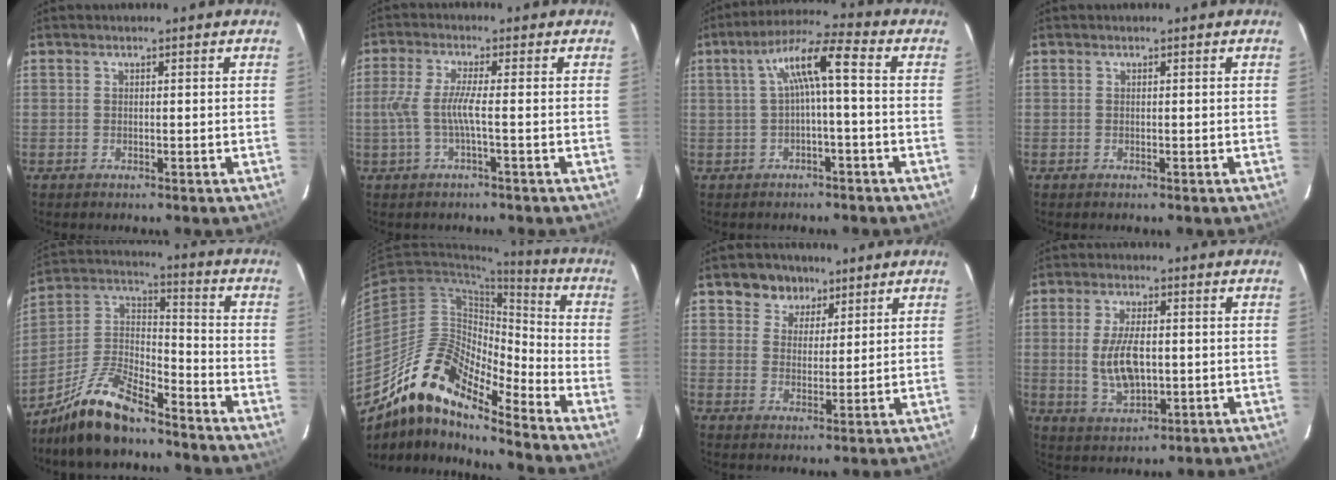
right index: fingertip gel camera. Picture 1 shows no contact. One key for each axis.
{"total": 5.1, "fx": -1.2, "fy": -0.2, "fz": 4.9, "tx": -0.115, "ty": -0.003, "tz": -0.018}
{"total": 7.2, "fx": -0.2, "fy": 0.6, "fz": 7.2, "tx": -0.147, "ty": 0.022, "tz": 0.002}
{"total": 0.0}
{"total": 14.0, "fx": -10.8, "fy": 4.1, "fz": 7.9, "tx": -0.180, "ty": 0.016, "tz": -0.207}
{"total": 16.8, "fx": -13.3, "fy": 4.1, "fz": 9.4, "tx": -0.156, "ty": -0.005, "tz": -0.261}
{"total": 6.2, "fx": 3.9, "fy": 4.6, "fz": 1.2, "tx": -0.016, "ty": 0.012, "tz": 0.063}
{"total": 8.9, "fx": -0.3, "fy": 4.3, "fz": 7.8, "tx": -0.155, "ty": -0.004, "tz": 0.003}